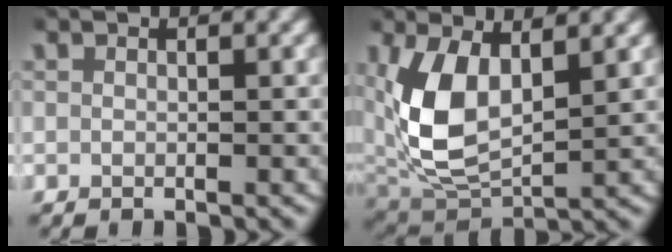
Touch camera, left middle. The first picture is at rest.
{"total": 6.2, "force": [1.3, 3.5, 4.9], "torque": [-0.124, -0.005, 0.028]}